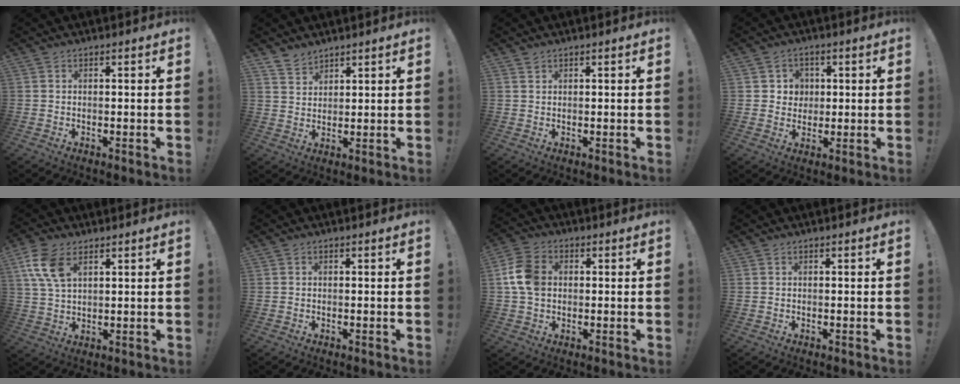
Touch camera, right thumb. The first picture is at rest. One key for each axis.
{"total": 4.5, "fx": 4.0, "fy": 1.9, "fz": 0.4, "tx": -0.013, "ty": -0.026, "tz": 0.079}
{"total": 1.0, "fx": 0.8, "fy": 0.5, "fz": 0.2, "tx": 0.002, "ty": -0.004, "tz": 0.015}
{"total": 4.9, "fx": 1.2, "fy": 4.7, "fz": 0.6, "tx": -0.012, "ty": -0.008, "tz": 0.023}
{"total": 10.1, "fx": 4.9, "fy": 5.7, "fz": 6.7, "tx": -0.141, "ty": -0.008, "tz": 0.094}
{"total": 0.0}
{"total": 10.3, "fx": 0.8, "fy": 8.0, "fz": 6.5, "tx": -0.129, "ty": 0.012, "tz": 0.018}
{"total": 0.0}